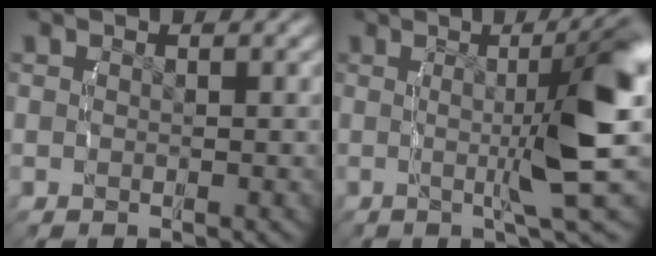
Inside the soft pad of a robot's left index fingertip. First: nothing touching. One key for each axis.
{"total": 9.0, "fx": 1.4, "fy": 1.4, "fz": 8.8, "tx": -0.112, "ty": 0.014, "tz": 0.013}